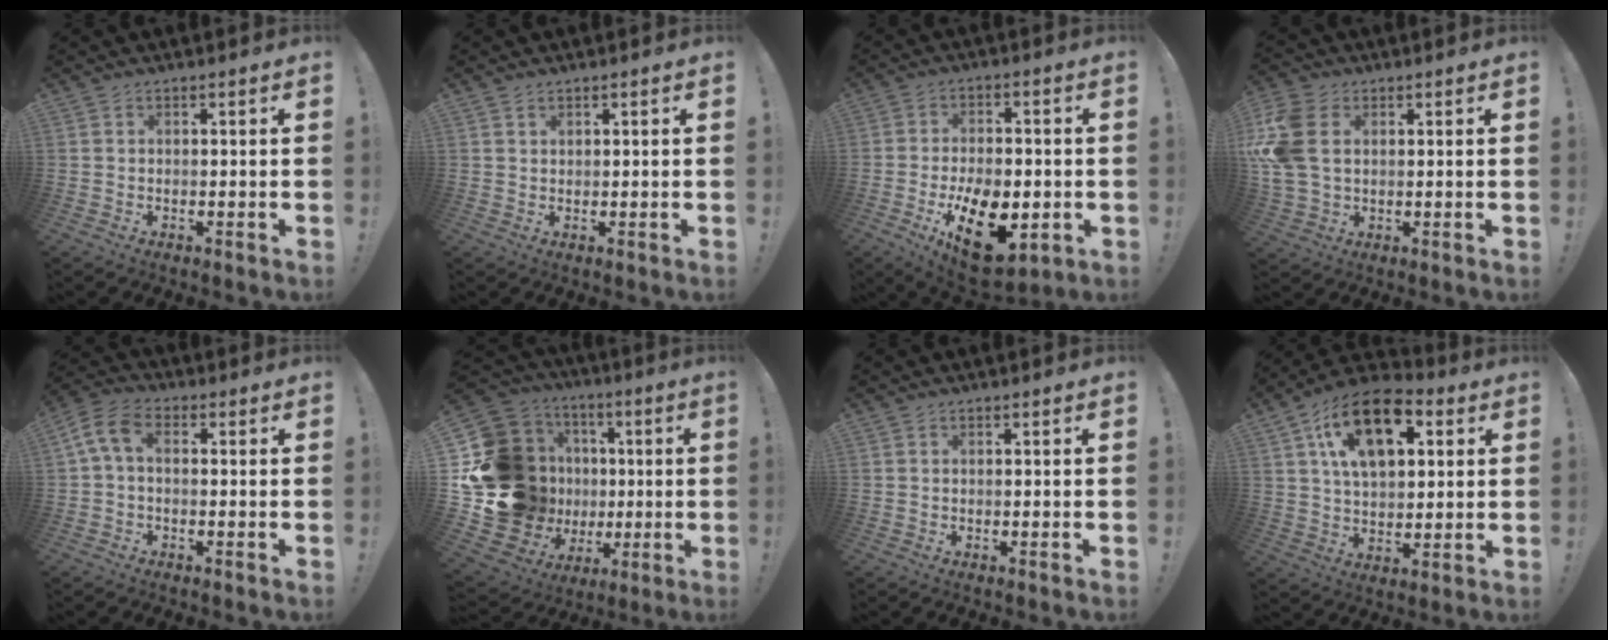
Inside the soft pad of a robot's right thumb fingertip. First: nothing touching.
{"total": 1.0, "force": [0.7, 0.5, 0.4], "torque": [0.000, -0.004, 0.013]}
{"total": 18.3, "force": [-6.5, 10.3, 13.7], "torque": [-0.199, 0.034, -0.096]}
{"total": 14.7, "force": [3.0, 10.2, 10.2], "torque": [-0.214, -0.003, 0.059]}
{"total": 7.1, "force": [1.2, 4.0, 5.7], "torque": [-0.119, 0.003, 0.028]}
{"total": 24.2, "force": [1.5, 20.5, 12.9], "torque": [-0.251, -0.030, 0.107]}
{"total": 0.0}
{"total": 18.5, "force": [7.7, 10.9, 12.9], "torque": [-0.201, -0.018, 0.137]}